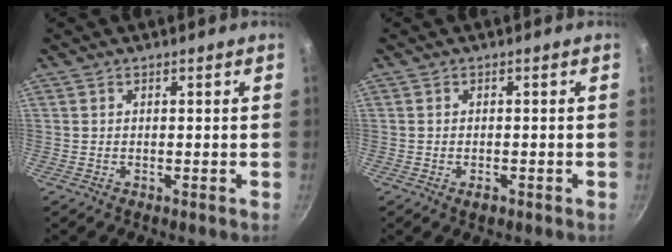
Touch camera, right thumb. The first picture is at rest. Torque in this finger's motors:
{"motor_torque": [-0.69, -0.17, -0.43, 0.22, -0.06]}